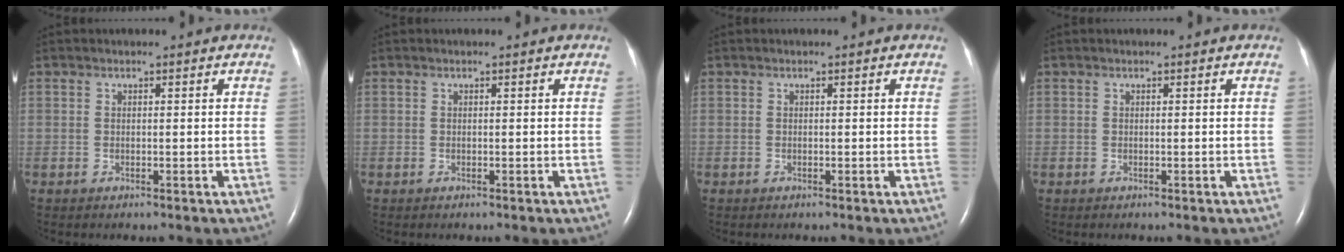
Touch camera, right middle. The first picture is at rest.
{"total": 0.0}
{"total": 0.0}
{"total": 0.0}